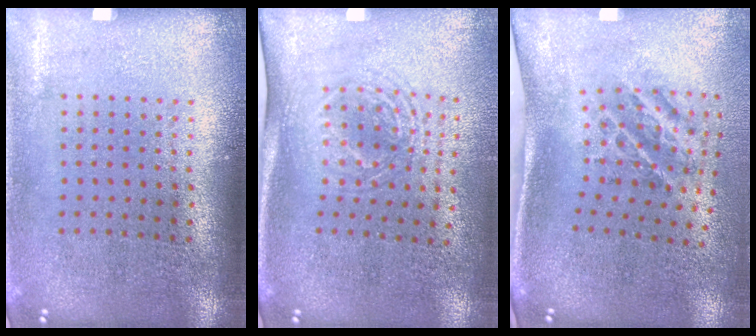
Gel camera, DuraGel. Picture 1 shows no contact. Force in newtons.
{"total": 1.7, "press": 1.3, "slide": 1.1}
{"total": 1.6, "press": 1.2, "slide": 1.1}